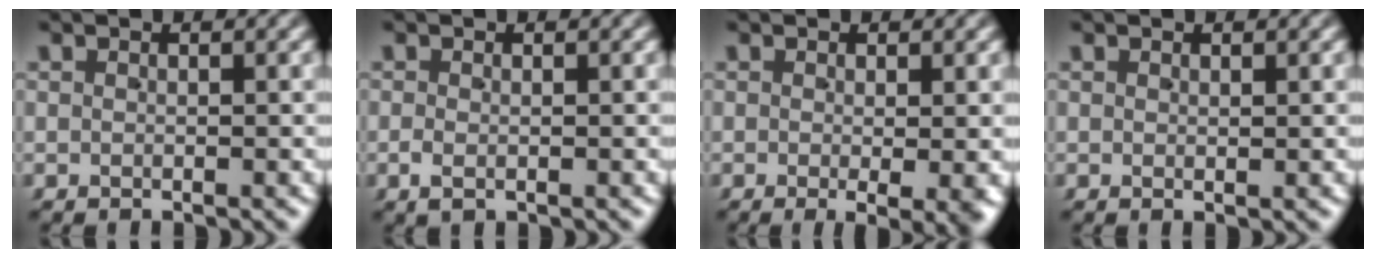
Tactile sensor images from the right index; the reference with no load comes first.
{"total": 1.1, "force": [-0.6, 0.4, 0.8], "torque": [-0.021, -0.007, -0.005]}
{"total": 3.1, "force": [-1.2, 0.4, 2.9], "torque": [-0.036, -0.015, -0.010]}
{"total": 0.0}